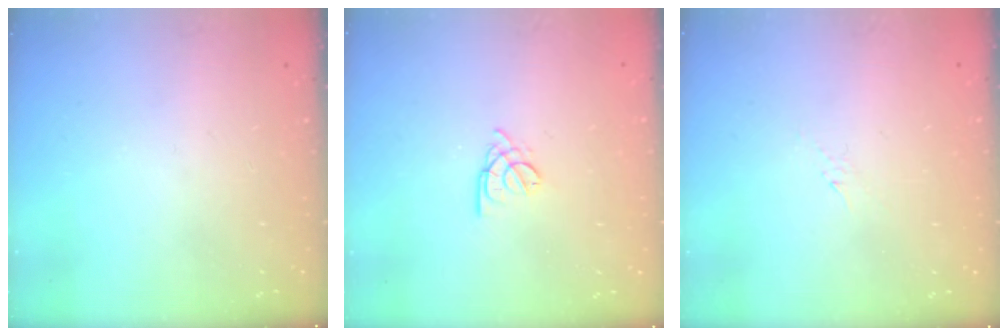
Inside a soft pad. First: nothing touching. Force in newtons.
{"total": 2.6, "press": 2.6, "slide": 0.6}
{"total": 2.8, "press": 2.7, "slide": 0.6}